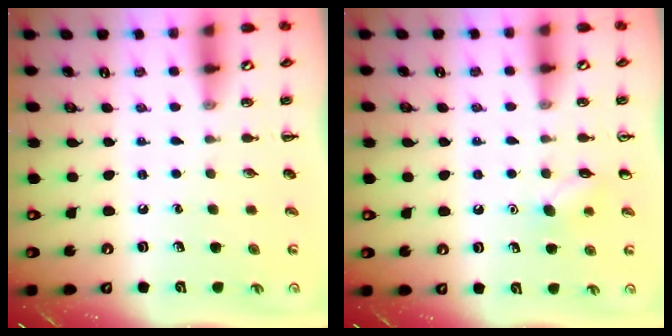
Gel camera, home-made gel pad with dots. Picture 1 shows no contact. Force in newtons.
{"total": 6.2, "press": 6.0, "slide": 1.6}